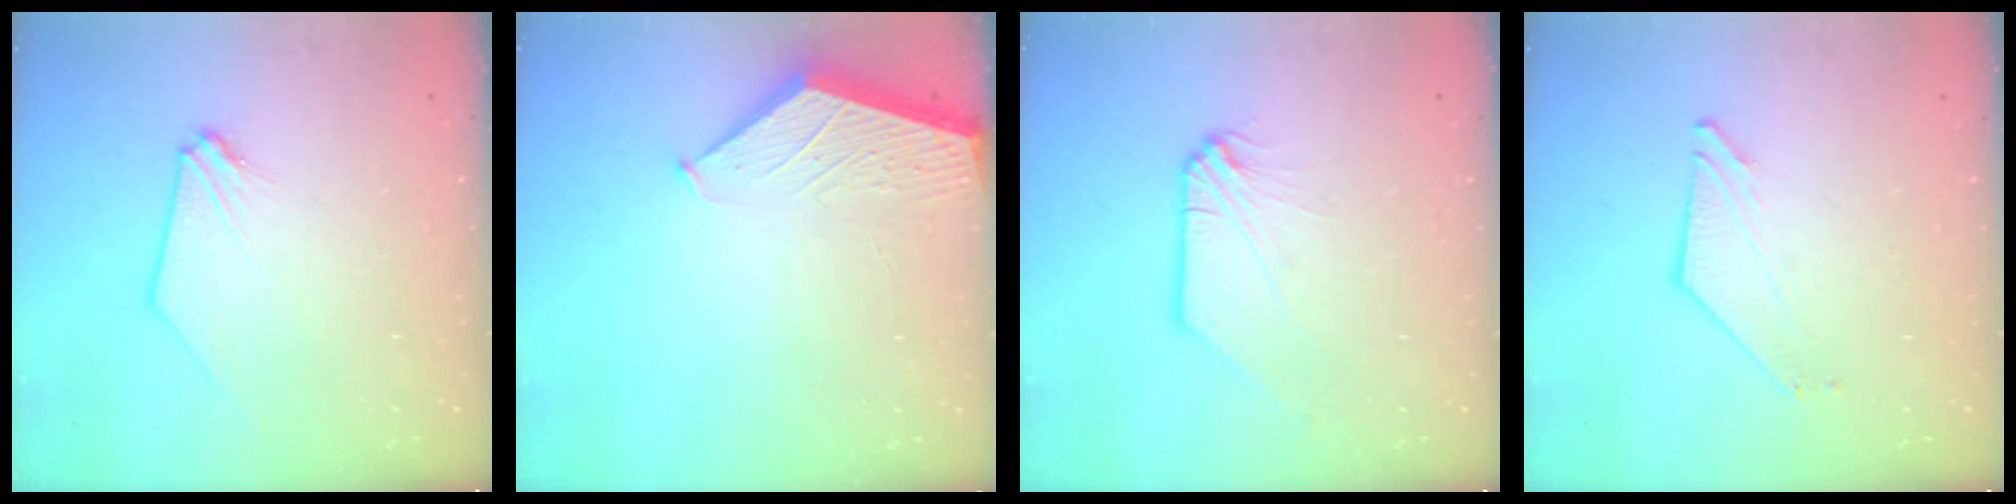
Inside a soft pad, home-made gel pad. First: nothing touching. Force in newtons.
{"total": 1.9, "press": 1.9, "slide": 0.2}
{"total": 0.0}
{"total": 3.5, "press": 3.5, "slide": 0.2}